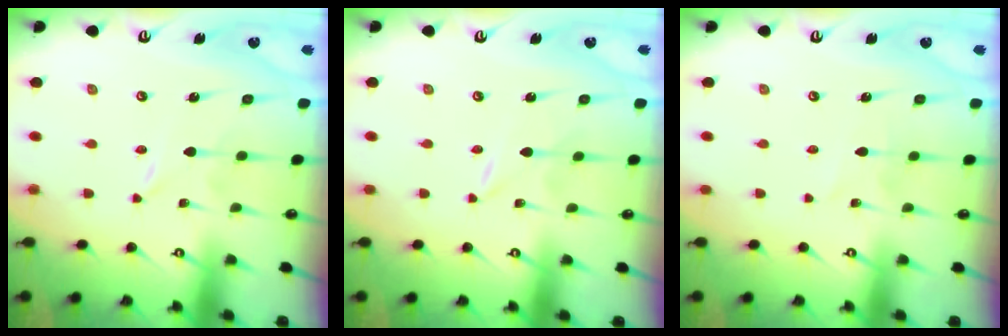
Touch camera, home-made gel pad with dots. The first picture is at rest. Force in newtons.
{"total": 0.0}
{"total": 2.8, "press": 2.7, "slide": 0.3}